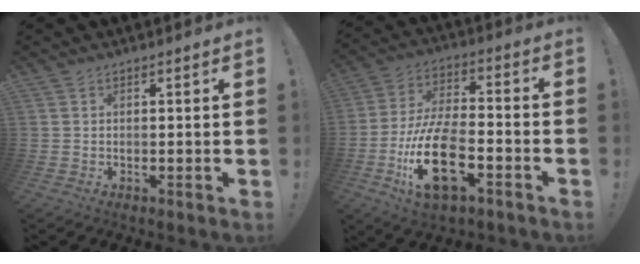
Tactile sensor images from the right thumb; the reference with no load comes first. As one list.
[{"total": 20.3, "force": [-7.6, 9.7, 16.1], "torque": [-0.319, 0.033, -0.123]}]